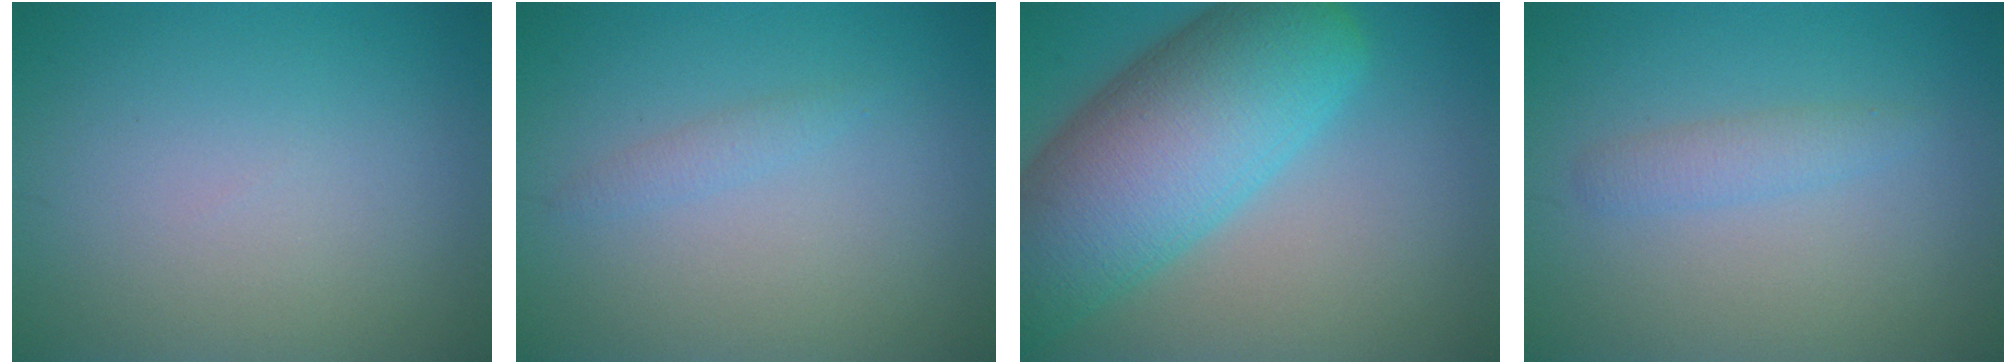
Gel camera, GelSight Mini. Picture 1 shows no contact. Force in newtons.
{"total": 1.0, "press": 1.0, "slide": 0.1}
{"total": 12.0, "press": 12.0, "slide": 0.5}
{"total": 1.6, "press": 1.6, "slide": 0.2}